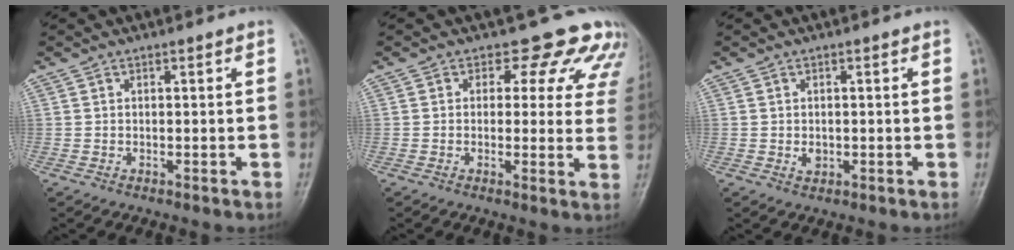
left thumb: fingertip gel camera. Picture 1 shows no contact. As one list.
[{"total": 10.6, "force": [8.2, 5.8, 3.4], "torque": [0.019, -0.032, 0.064]}, {"total": 1.8, "force": [-0.1, 1.5, 1.1], "torque": [-0.010, 0.000, 0.001]}]